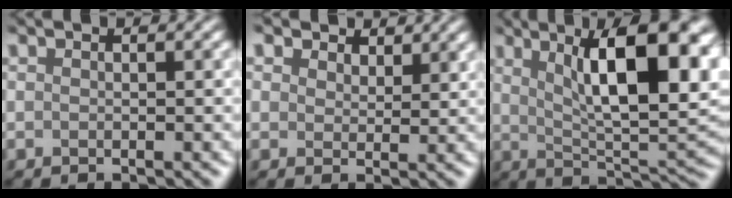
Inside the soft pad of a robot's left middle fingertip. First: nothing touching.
{"total": 1.6, "force": [1.2, 0.3, -1.0], "torque": [0.002, 0.002, 0.028]}
{"total": 11.4, "force": [4.1, 3.1, 10.1], "torque": [-0.135, 0.008, 0.079]}